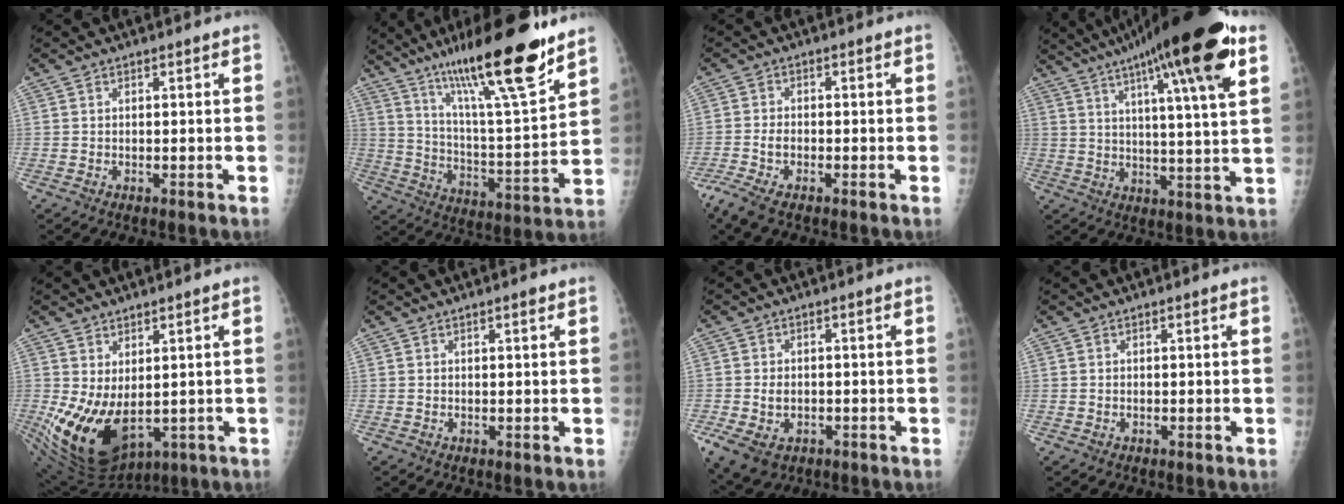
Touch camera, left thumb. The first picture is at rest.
{"total": 23.5, "force": [15.9, 3.3, 17.0], "torque": [-0.261, -0.072, 0.267]}
{"total": 5.2, "force": [-3.2, 1.9, 3.6], "torque": [-0.097, 0.005, -0.063]}
{"total": 22.6, "force": [11.8, 3.2, 19.0], "torque": [-0.289, -0.014, 0.173]}
{"total": 13.6, "force": [-0.6, 8.4, 10.7], "torque": [-0.188, -0.020, 0.022]}
{"total": 0.7, "force": [0.4, 0.2, 0.5], "torque": [-0.008, -0.001, 0.005]}
{"total": 8.8, "force": [-2.8, 6.5, 5.3], "torque": [-0.116, 0.007, -0.035]}
{"total": 2.7, "force": [-1.1, 2.3, 0.7], "torque": [-0.005, 0.004, -0.010]}